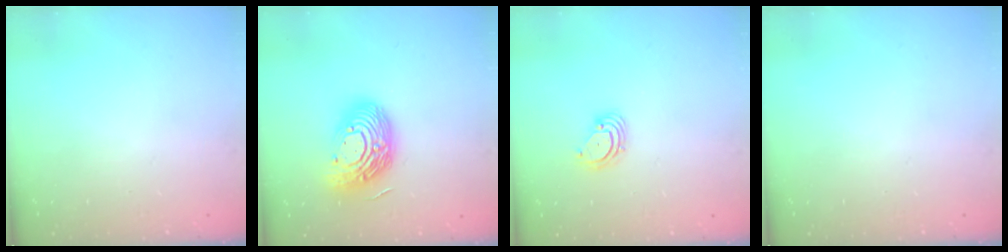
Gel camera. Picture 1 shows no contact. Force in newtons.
{"total": 17.0, "press": 16.9, "slide": 1.3}
{"total": 3.2, "press": 3.2, "slide": 0.1}
{"total": 0.0}